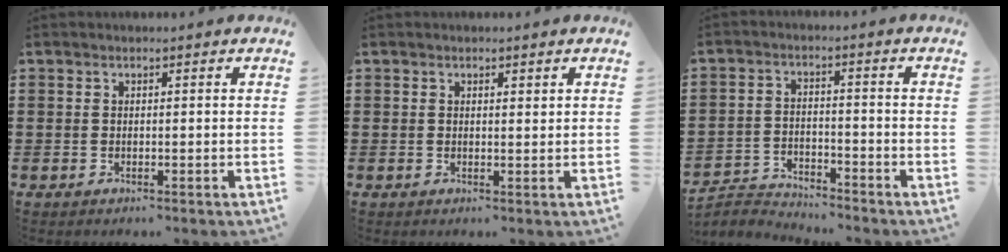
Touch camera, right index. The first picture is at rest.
{"total": 0.7, "force": [0.5, 0.3, 0.3], "torque": [-0.006, 0.004, 0.009]}
{"total": 3.1, "force": [-3.0, 0.6, 0.1], "torque": [-0.017, 0.004, -0.068]}